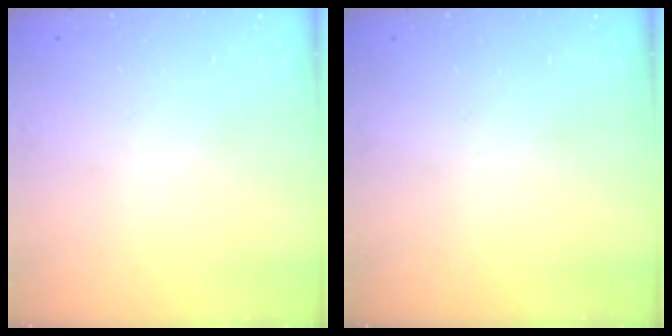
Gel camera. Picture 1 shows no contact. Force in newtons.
{"total": 0.0}